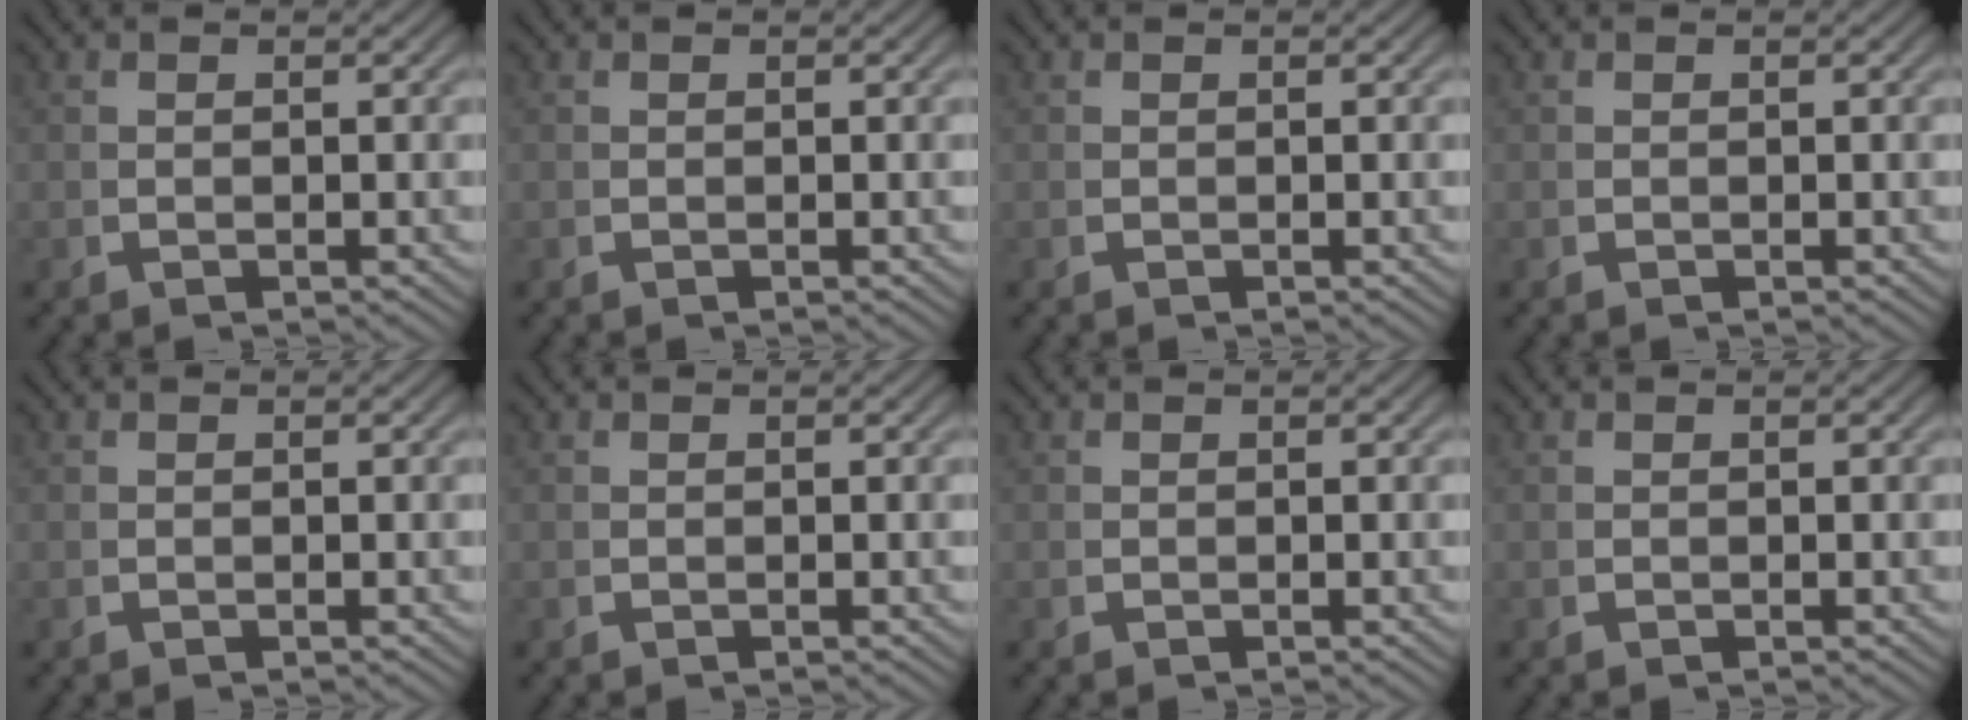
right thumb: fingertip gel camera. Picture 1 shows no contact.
{"total": 0.0}
{"total": 0.0}
{"total": 0.0}
{"total": 0.0}
{"total": 0.0}
{"total": 0.0}
{"total": 0.0}